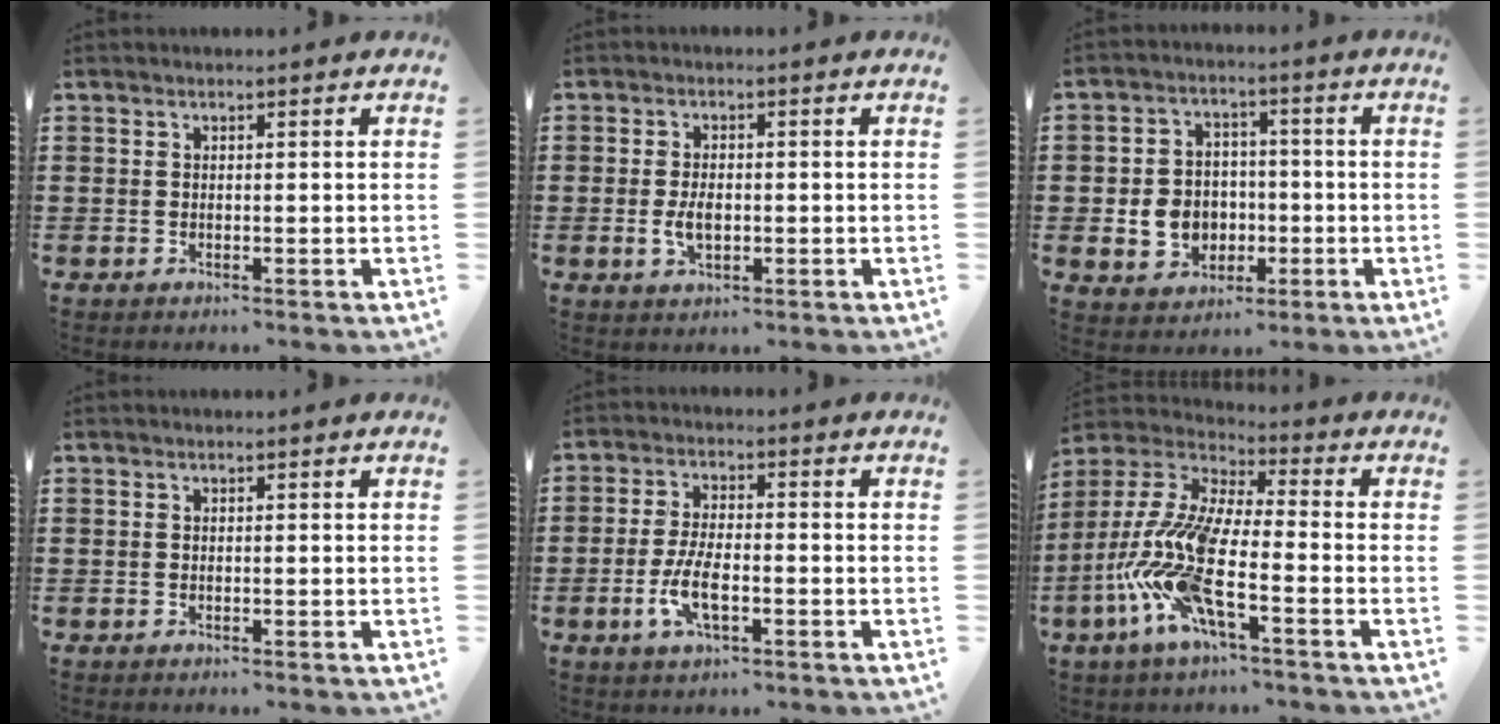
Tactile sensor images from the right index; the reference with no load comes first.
{"total": 3.6, "force": [-0.5, 2.0, 2.9], "torque": [-0.062, 0.001, -0.011]}
{"total": 6.4, "force": [-1.3, 5.6, 2.8], "torque": [-0.056, 0.006, -0.025]}
{"total": 0.0}
{"total": 6.1, "force": [-2.0, 2.3, 5.3], "torque": [-0.115, -0.004, -0.041]}
{"total": 13.1, "force": [-5.6, 3.2, 11.4], "torque": [-0.281, -0.027, -0.123]}